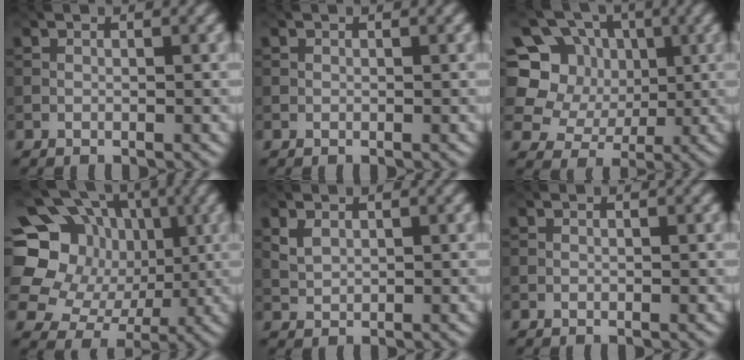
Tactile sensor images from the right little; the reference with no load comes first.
{"total": 0.0}
{"total": 8.7, "force": [1.6, 7.7, 3.7], "torque": [-0.078, 0.019, 0.000]}
{"total": 16.4, "force": [2.3, 14.5, 7.3], "torque": [-0.177, 0.027, 0.031]}
{"total": 1.5, "force": [0.8, 1.0, 0.8], "torque": [-0.019, -0.001, 0.021]}
{"total": 0.0}